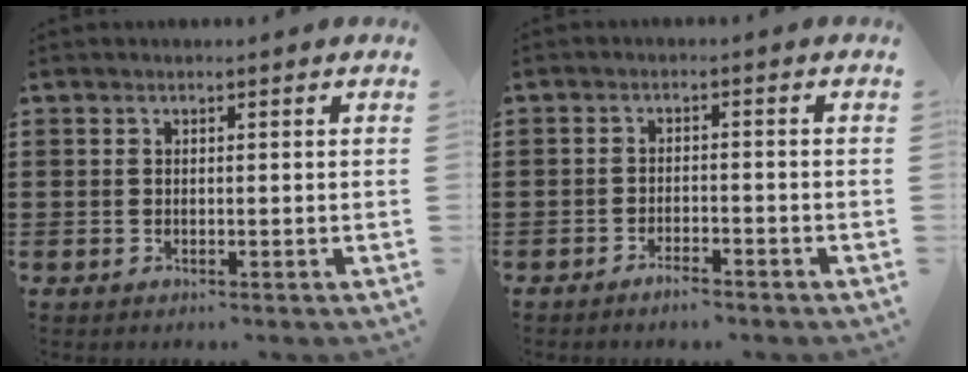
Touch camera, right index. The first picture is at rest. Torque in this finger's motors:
{"motor_torque": [0.03, 0.08, 0.16, 0.00]}